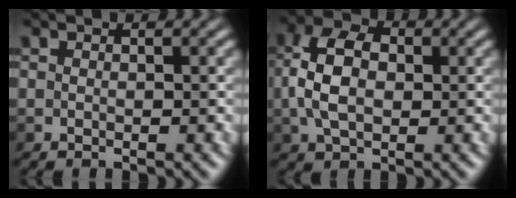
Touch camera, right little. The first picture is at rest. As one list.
[{"total": 6.2, "force": [-0.5, 4.2, 4.6], "torque": [-0.103, 0.009, -0.016]}]